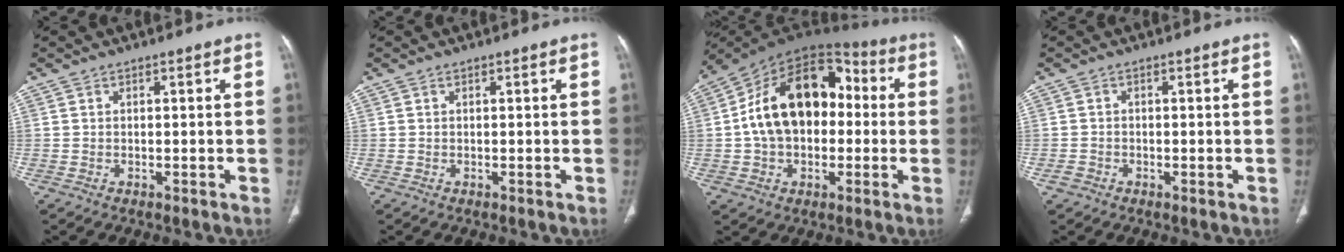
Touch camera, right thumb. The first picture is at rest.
{"total": 0.0}
{"total": 20.7, "force": [0.7, 13.9, 15.4], "torque": [-0.233, 0.044, 0.006]}
{"total": 1.3, "force": [-0.7, 1.1, 0.4], "torque": [-0.006, 0.004, -0.015]}